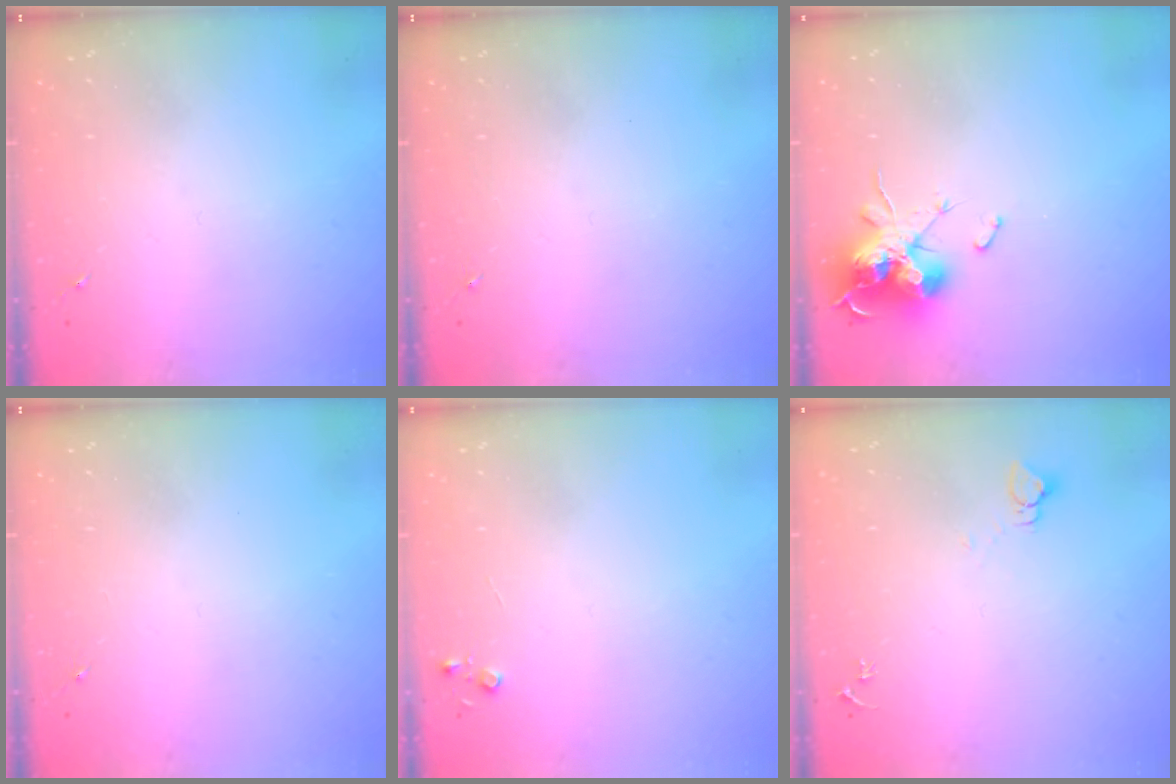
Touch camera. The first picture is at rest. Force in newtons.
{"total": 0.0}
{"total": 15.7, "press": 15.7, "slide": 0.1}
{"total": 0.0}
{"total": 3.6, "press": 3.6, "slide": 0.4}
{"total": 2.7, "press": 2.7, "slide": 0.2}